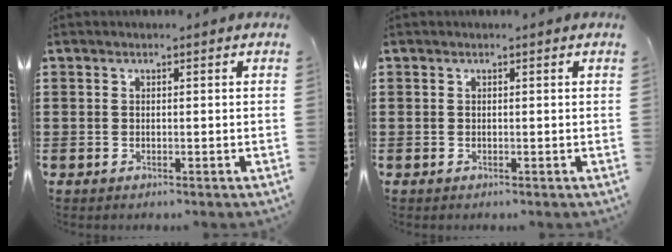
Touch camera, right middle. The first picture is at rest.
{"total": 0.0}